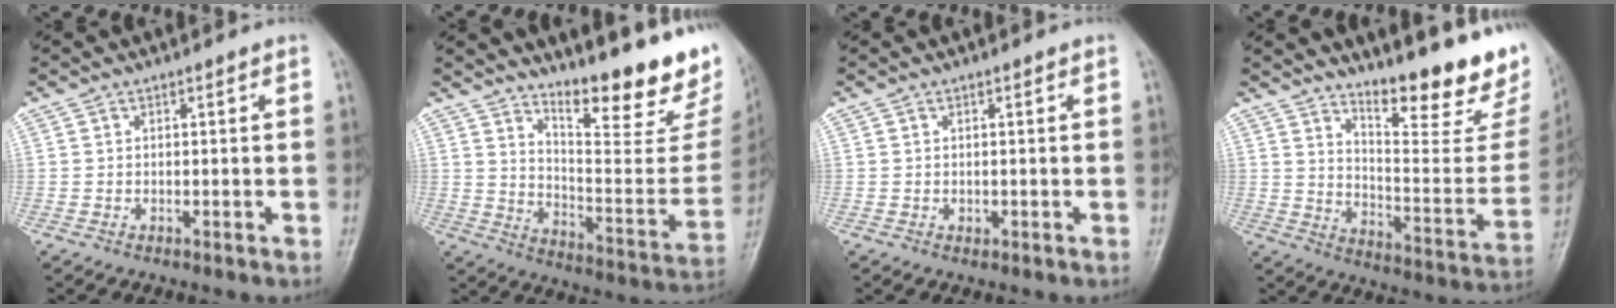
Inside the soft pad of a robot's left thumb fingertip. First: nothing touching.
{"total": 21.9, "force": [17.1, 4.6, 12.9], "torque": [-0.153, -0.135, 0.243]}
{"total": 0.6, "force": [0.2, 0.4, 0.4], "torque": [-0.001, -0.001, 0.003]}
{"total": 21.0, "force": [16.0, 4.8, 12.7], "torque": [-0.145, -0.125, 0.229]}